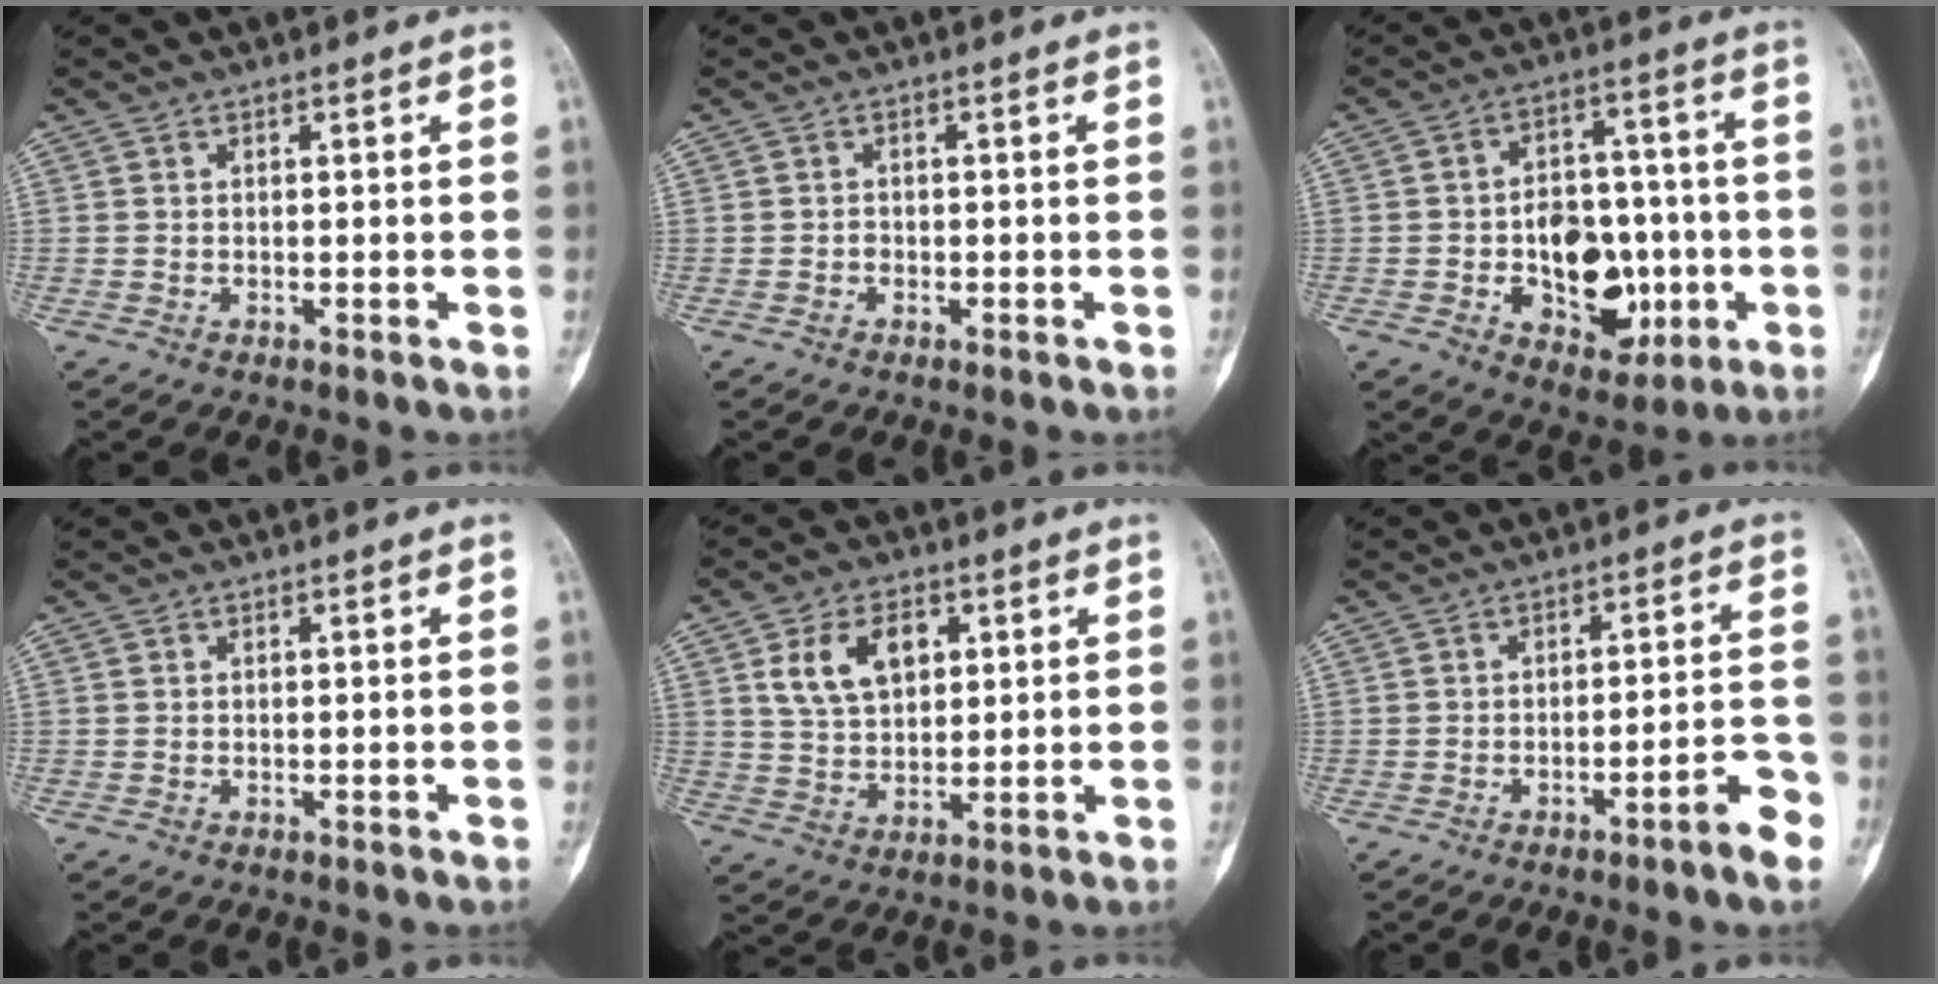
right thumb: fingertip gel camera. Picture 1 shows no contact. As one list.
[{"total": 0.8, "force": [-0.4, 0.6, 0.3], "torque": [-0.001, 0.001, -0.010]}, {"total": 16.5, "force": [-3.6, 11.0, 11.8], "torque": [-0.123, 0.030, -0.039]}, {"total": 0.0}, {"total": 9.7, "force": [3.4, 6.3, 6.6], "torque": [-0.100, -0.008, 0.066]}, {"total": 6.3, "force": [-3.6, 0.6, 5.1], "torque": [-0.072, 0.033, -0.046]}]